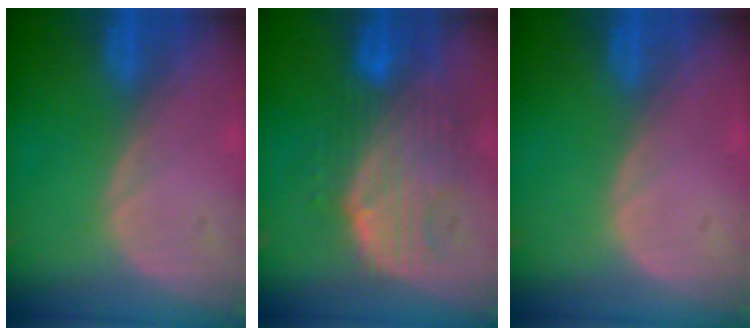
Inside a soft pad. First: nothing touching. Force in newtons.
{"total": 10.1, "press": 8.8, "slide": 4.9}
{"total": 0.0}